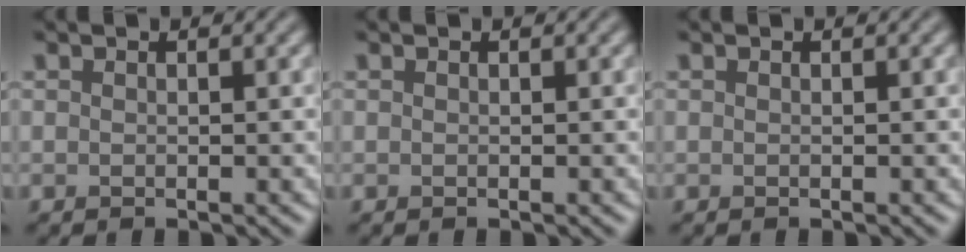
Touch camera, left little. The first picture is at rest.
{"total": 0.0}
{"total": 0.0}